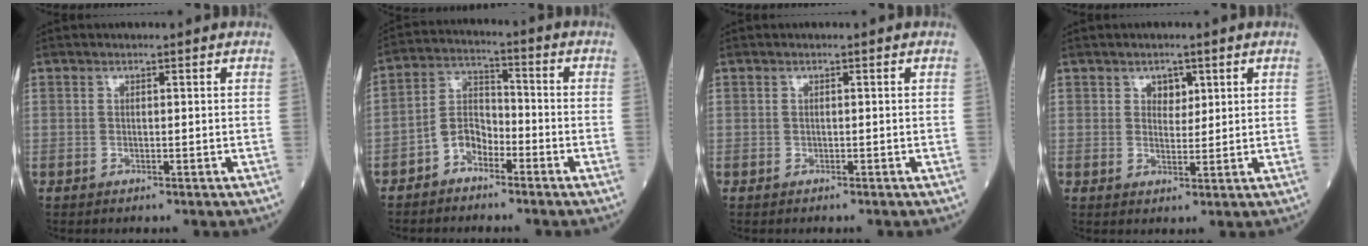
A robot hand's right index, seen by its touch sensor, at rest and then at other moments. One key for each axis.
{"total": 5.7, "fx": -3.4, "fy": 3.4, "fz": 3.0, "tx": -0.061, "ty": 0.015, "tz": -0.071}
{"total": 0.0}
{"total": 2.4, "fx": 1.2, "fy": 1.6, "fz": 1.4, "tx": -0.016, "ty": -0.001, "tz": 0.019}